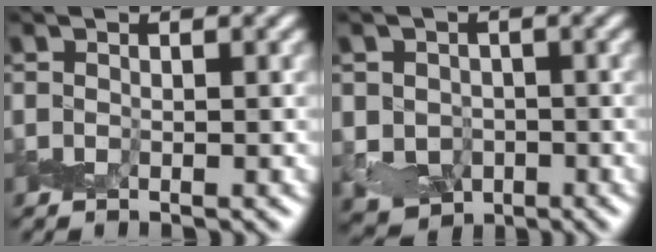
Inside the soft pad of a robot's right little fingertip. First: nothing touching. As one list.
[{"total": 5.7, "force": [-1.9, 5.0, 2.0], "torque": [-0.018, -0.012, -0.042]}]